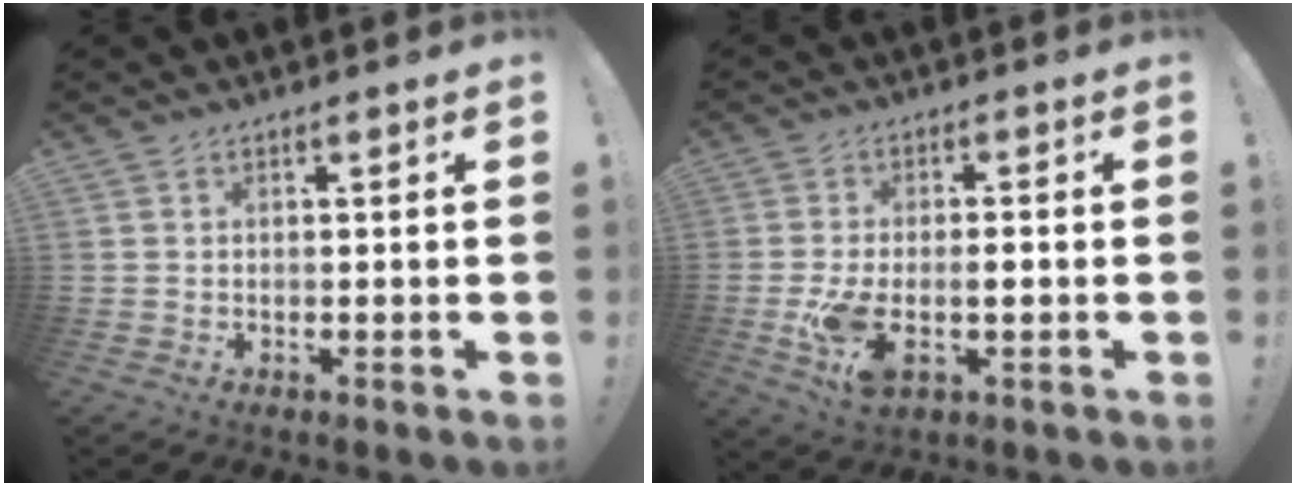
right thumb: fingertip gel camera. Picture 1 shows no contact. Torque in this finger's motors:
{"motor_torque": [1.30, -0.21, 1.10, -0.39, 0.40]}